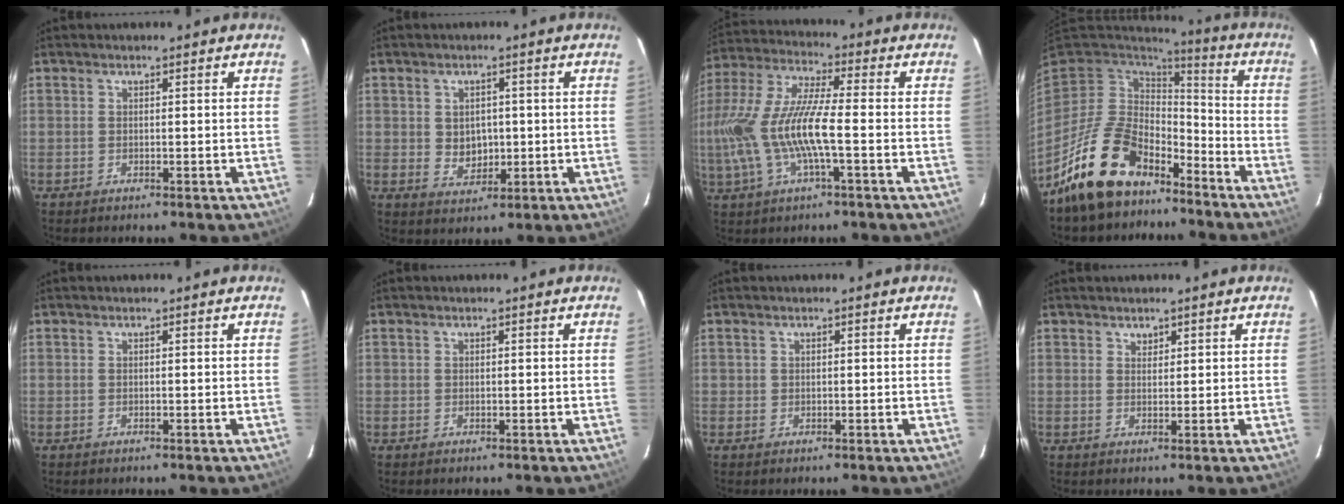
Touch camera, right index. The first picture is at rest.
{"total": 4.6, "force": [0.0, 4.0, 2.3], "torque": [-0.041, 0.003, 0.007]}
{"total": 16.5, "force": [-3.2, 3.2, 15.8], "torque": [-0.313, -0.007, -0.061]}
{"total": 17.2, "force": [-12.0, 9.0, 8.3], "torque": [-0.177, 0.003, -0.195]}
{"total": 0.0}
{"total": 0.0}
{"total": 0.6, "force": [-0.1, 0.6, 0.0], "torque": [0.001, 0.000, -0.002]}
{"total": 1.3, "force": [0.9, 0.8, 0.2], "torque": [0.000, 0.002, 0.017]}